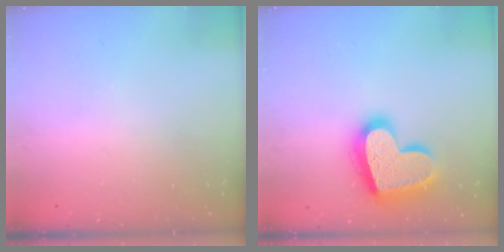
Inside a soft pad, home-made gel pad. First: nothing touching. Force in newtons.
{"total": 20.4, "press": 20.3, "slide": 1.7}